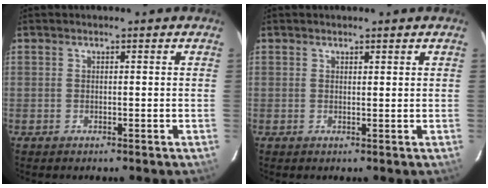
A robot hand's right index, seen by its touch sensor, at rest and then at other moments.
{"total": 0.7, "force": [0.6, 0.0, 0.2], "torque": [-0.006, -0.001, 0.009]}